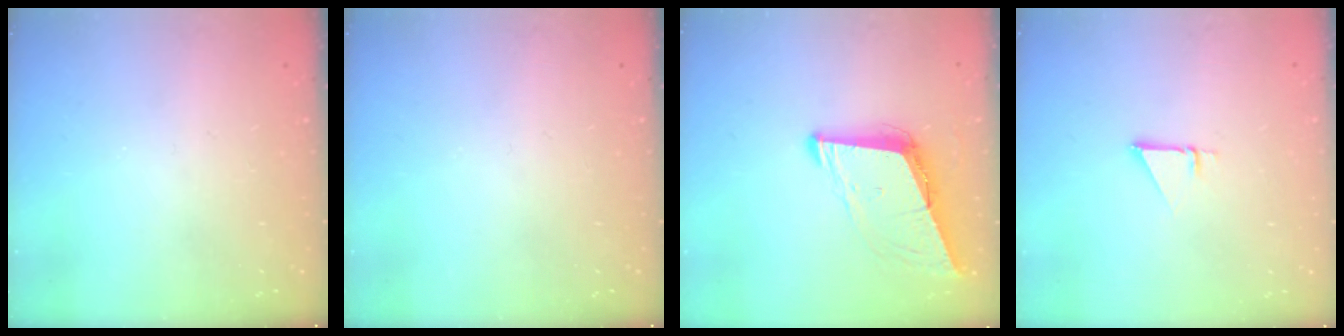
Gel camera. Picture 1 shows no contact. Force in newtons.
{"total": 0.0}
{"total": 8.9, "press": 8.2, "slide": 3.6}
{"total": 2.7, "press": 2.7, "slide": 0.2}